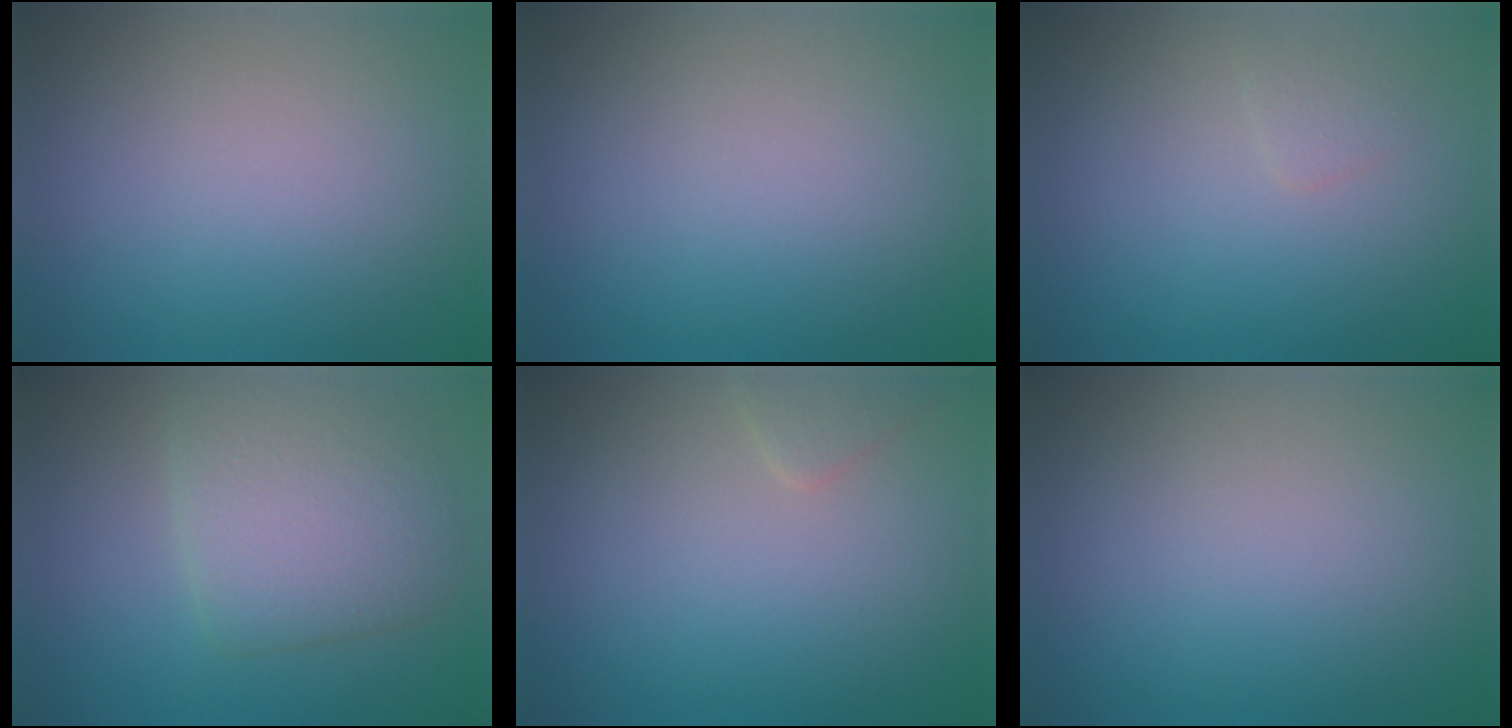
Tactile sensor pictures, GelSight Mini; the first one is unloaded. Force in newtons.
{"total": 0.0}
{"total": 0.8, "press": 0.8, "slide": 0.1}
{"total": 5.0, "press": 5.0, "slide": 0.2}
{"total": 1.0, "press": 1.0, "slide": 0.1}
{"total": 0.0}